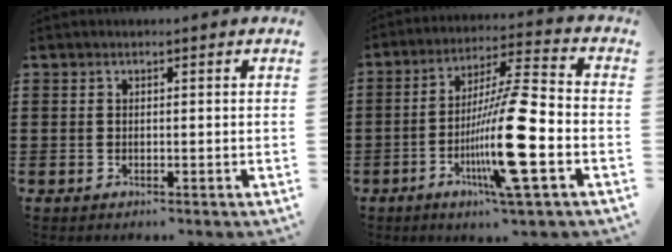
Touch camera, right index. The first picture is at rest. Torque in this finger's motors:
{"motor_torque": [2.14, 0.00, 1.05, 0.21]}